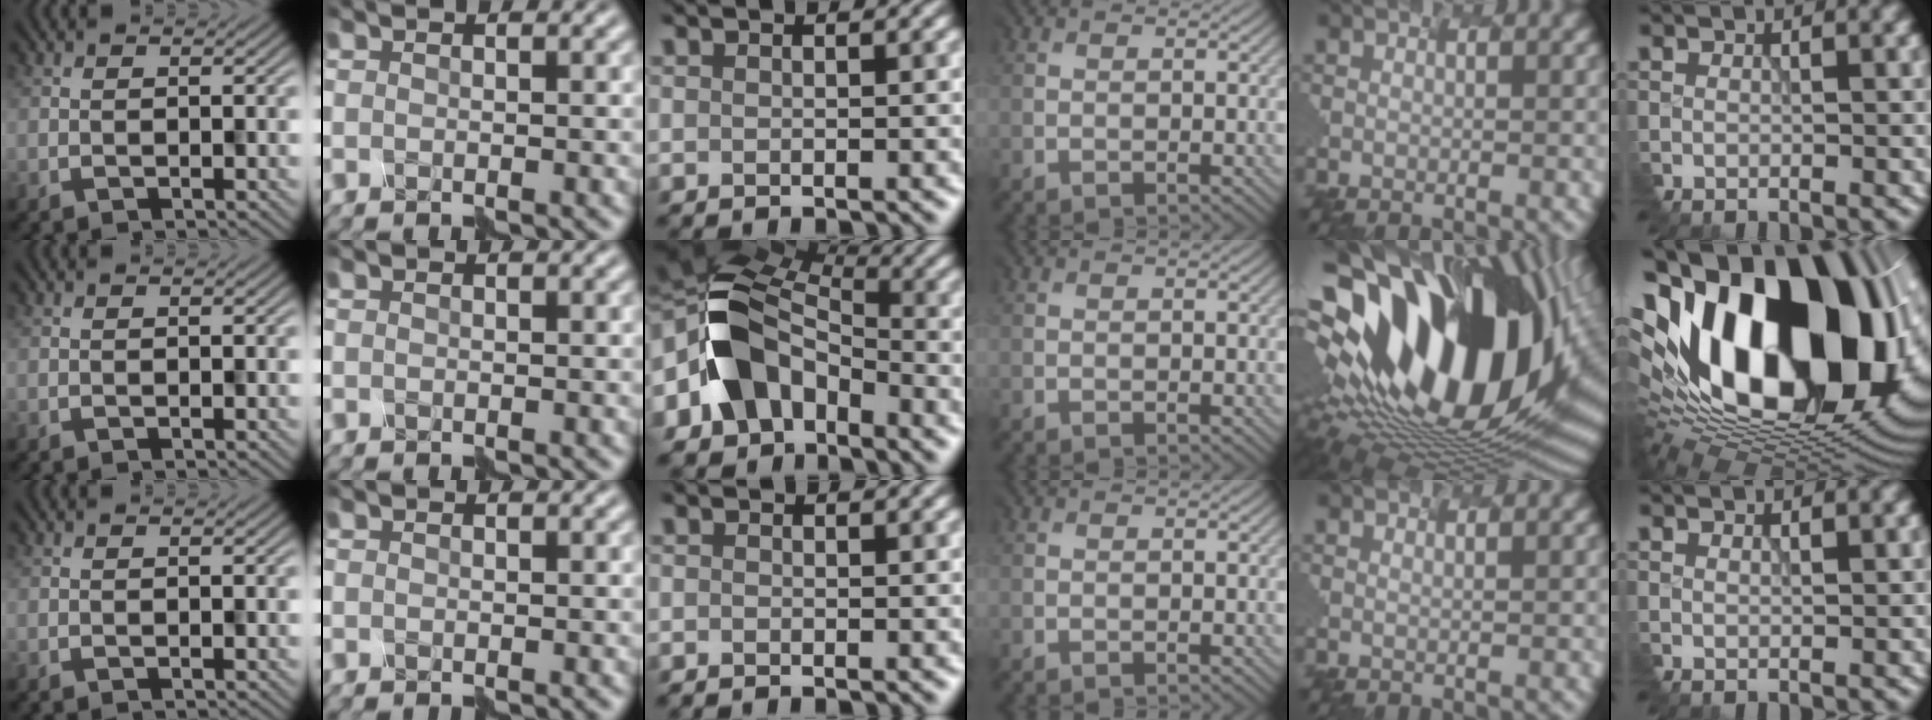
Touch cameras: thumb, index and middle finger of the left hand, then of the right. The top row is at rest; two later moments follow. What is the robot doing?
{"motion": "assemble", "object": "hinged jar"}